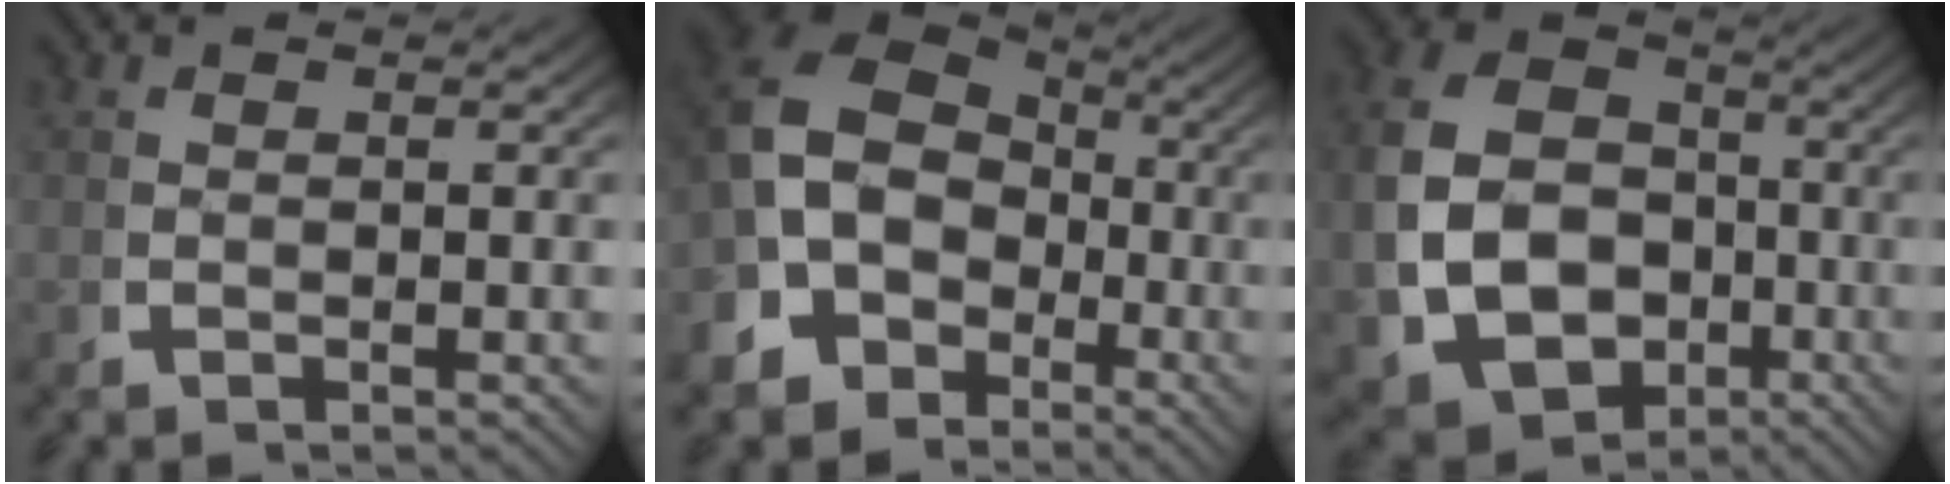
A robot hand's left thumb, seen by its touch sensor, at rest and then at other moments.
{"total": 12.4, "force": [-0.4, 10.0, 7.4], "torque": [-0.171, -0.039, -0.001]}
{"total": 15.2, "force": [-3.0, 12.6, 8.0], "torque": [-0.186, -0.063, -0.032]}